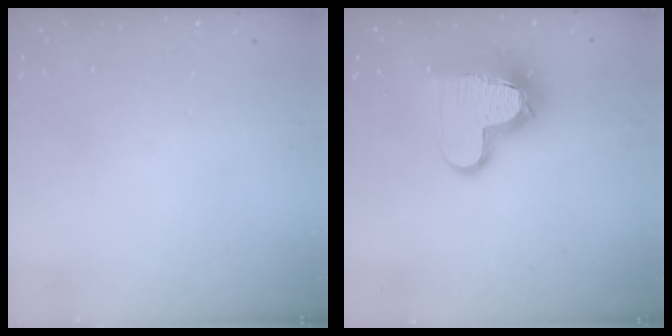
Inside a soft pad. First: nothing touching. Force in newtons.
{"total": 12.7, "press": 12.7, "slide": 1.4}